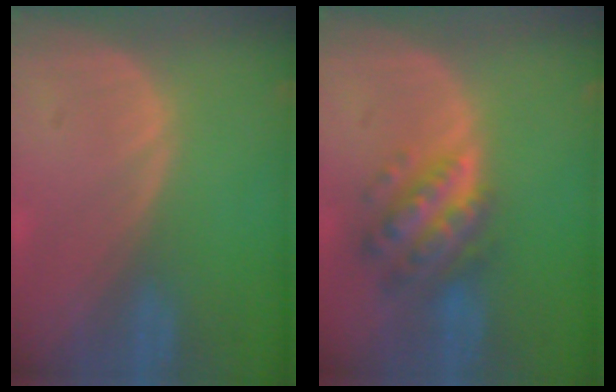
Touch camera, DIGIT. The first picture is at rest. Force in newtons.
{"total": 6.7, "press": 6.6, "slide": 0.3}